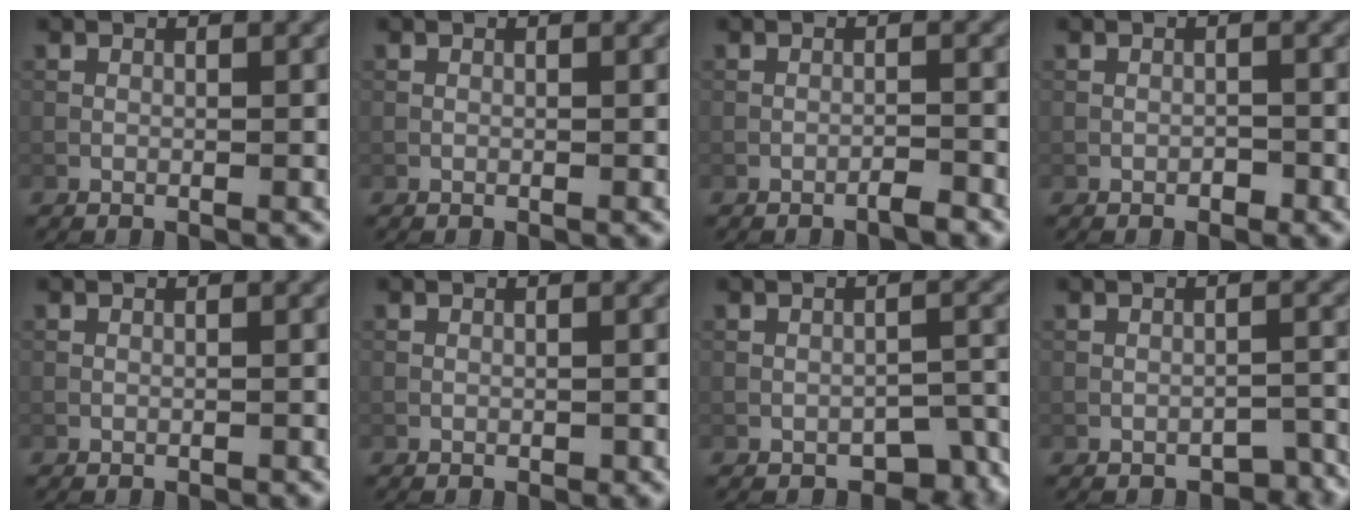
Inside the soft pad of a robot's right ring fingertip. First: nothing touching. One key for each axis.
{"total": 0.0}
{"total": 1.2, "fx": -1.0, "fy": 0.0, "fz": 0.6, "tx": -0.007, "ty": 0.004, "tz": -0.021}
{"total": 0.7, "fx": -0.5, "fy": 0.4, "fz": 0.4, "tx": -0.003, "ty": 0.001, "tz": -0.008}
{"total": 0.0}
{"total": 0.0}
{"total": 3.8, "fx": -2.7, "fy": 2.0, "fz": 1.9, "tx": -0.012, "ty": -0.008, "tz": -0.030}
{"total": 2.0, "fx": -1.7, "fy": 0.8, "fz": 0.7, "tx": -0.003, "ty": 0.002, "tz": -0.019}